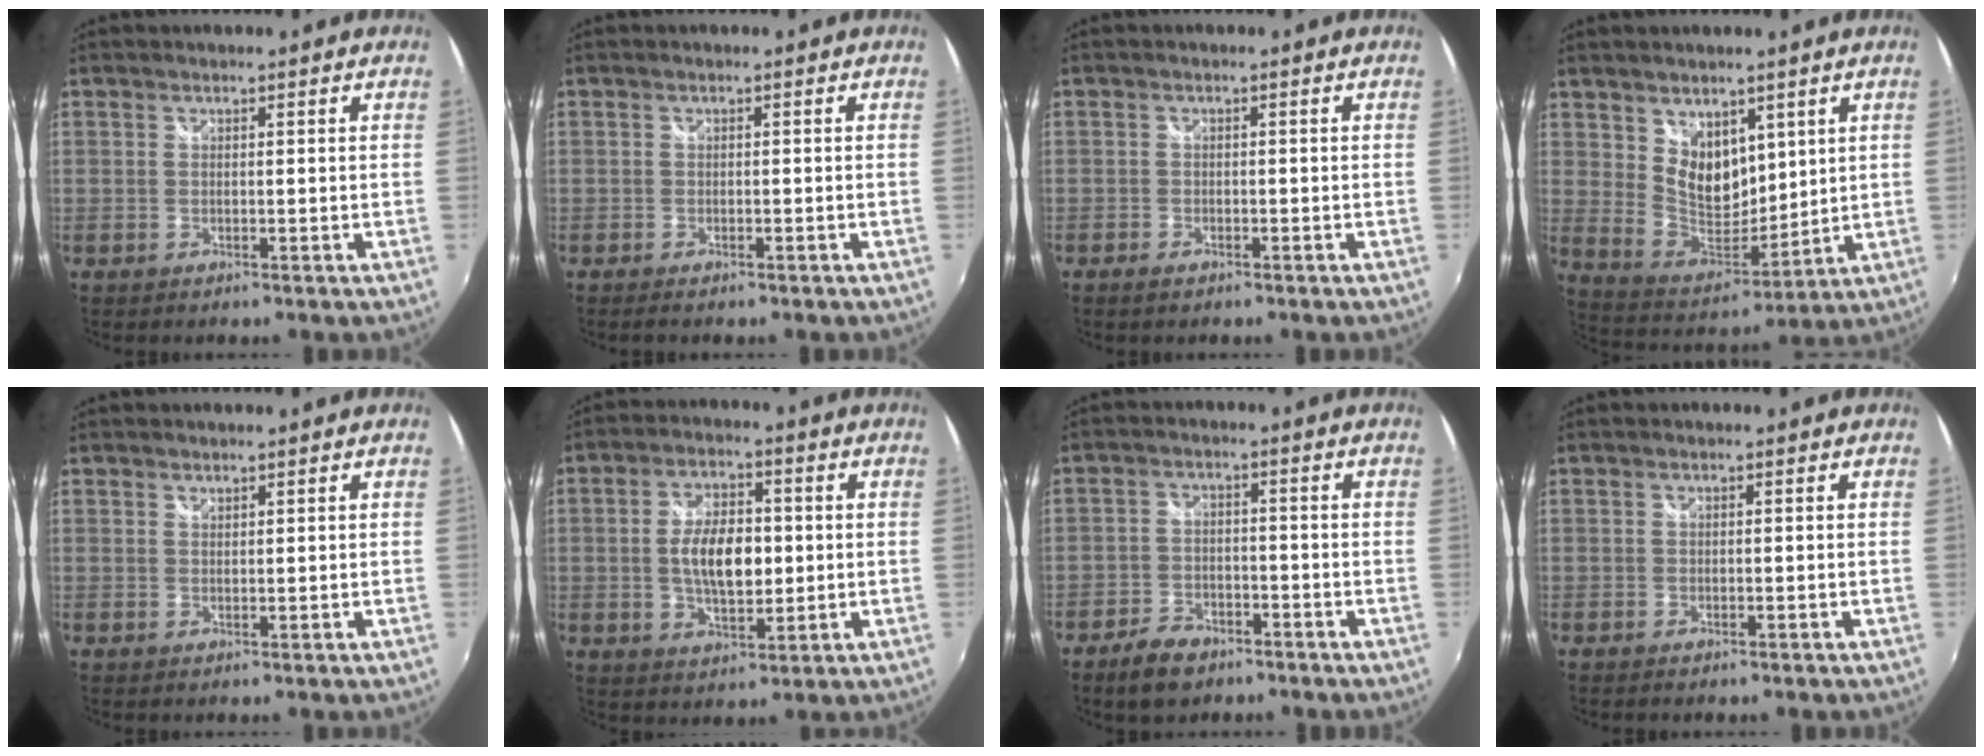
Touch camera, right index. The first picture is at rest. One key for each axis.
{"total": 1.9, "fx": -1.5, "fy": 0.6, "fz": 0.9, "tx": -0.021, "ty": -0.010, "tz": -0.026}
{"total": 1.6, "fx": -1.2, "fy": 0.8, "fz": 0.6, "tx": -0.016, "ty": -0.003, "tz": -0.023}
{"total": 10.5, "fx": 5.3, "fy": 7.0, "fz": 5.7, "tx": -0.092, "ty": -0.003, "tz": 0.113}
{"total": 0.6, "fx": 0.5, "fy": 0.2, "fz": 0.0, "tx": 0.001, "ty": 0.000, "tz": 0.010}
{"total": 9.7, "fx": -0.2, "fy": 4.9, "fz": 8.4, "tx": -0.153, "ty": 0.004, "tz": -0.002}
{"total": 7.2, "fx": -5.2, "fy": 3.9, "fz": 3.1, "tx": -0.086, "ty": 0.003, "tz": -0.087}
{"total": 1.0, "fx": -0.8, "fy": 0.4, "fz": 0.4, "tx": -0.011, "ty": -0.004, "tz": -0.013}